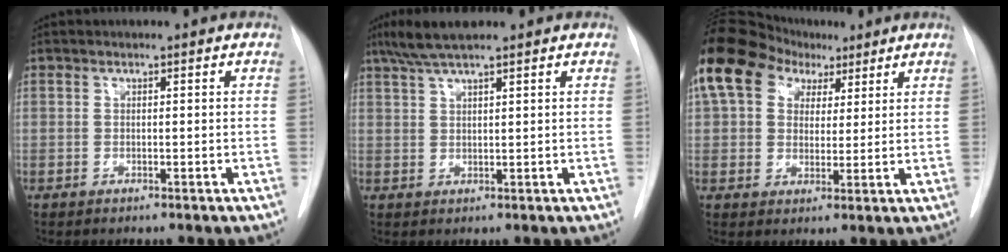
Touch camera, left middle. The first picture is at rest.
{"total": 5.5, "force": [4.3, 0.3, 3.5], "torque": [-0.074, 0.017, 0.082]}
{"total": 14.9, "force": [7.7, 10.3, 7.5], "torque": [-0.167, 0.067, 0.138]}